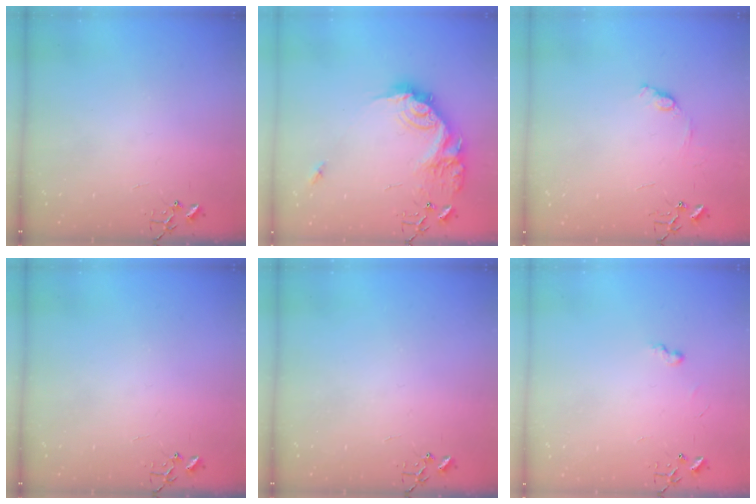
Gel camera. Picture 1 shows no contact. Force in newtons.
{"total": 19.2, "press": 19.2, "slide": 1.0}
{"total": 7.2, "press": 7.1, "slide": 0.8}
{"total": 0.0}
{"total": 0.0}
{"total": 5.2, "press": 5.2, "slide": 0.4}